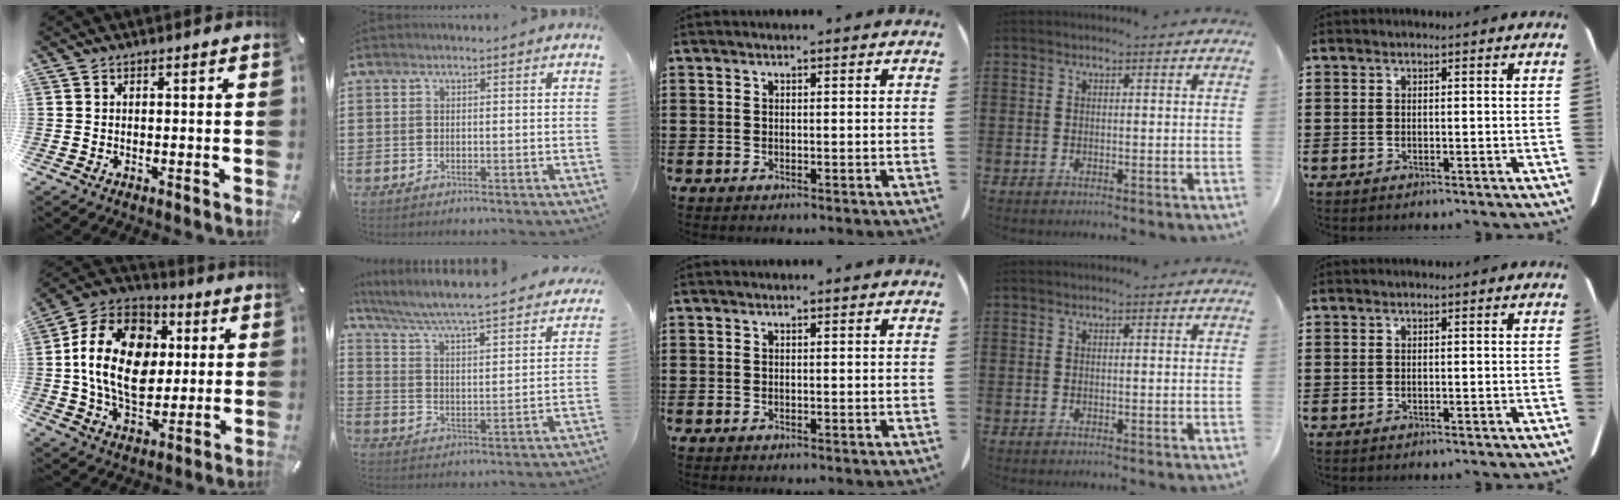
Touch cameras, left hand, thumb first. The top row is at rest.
{"thumb": {"total": 20.2, "force": [1.5, 15.1, 13.4], "torque": [-0.264, 0.014, 0.027]}, "index": {"total": 4.7, "force": [4.3, -0.5, 1.7], "torque": [-0.057, -0.045, 0.061]}}